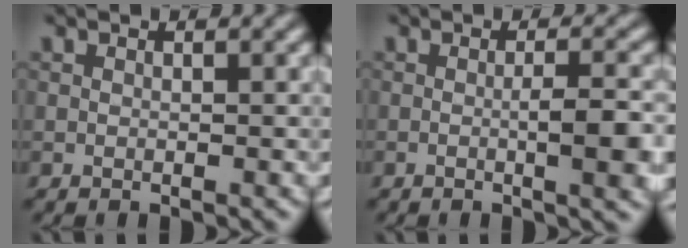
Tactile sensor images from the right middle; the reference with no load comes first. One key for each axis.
{"total": 3.8, "fx": -0.6, "fy": 0.8, "fz": 3.7, "tx": -0.057, "ty": -0.001, "tz": -0.008}